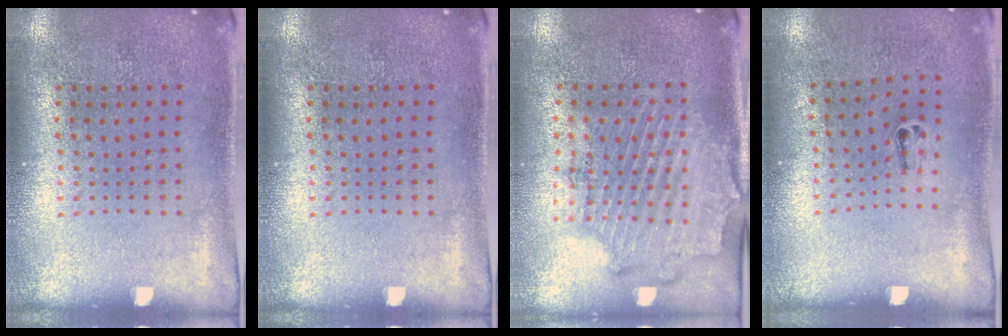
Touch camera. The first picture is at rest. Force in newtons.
{"total": 0.0}
{"total": 1.8, "press": 1.7, "slide": 0.6}
{"total": 0.5, "press": 0.3, "slide": 0.4}